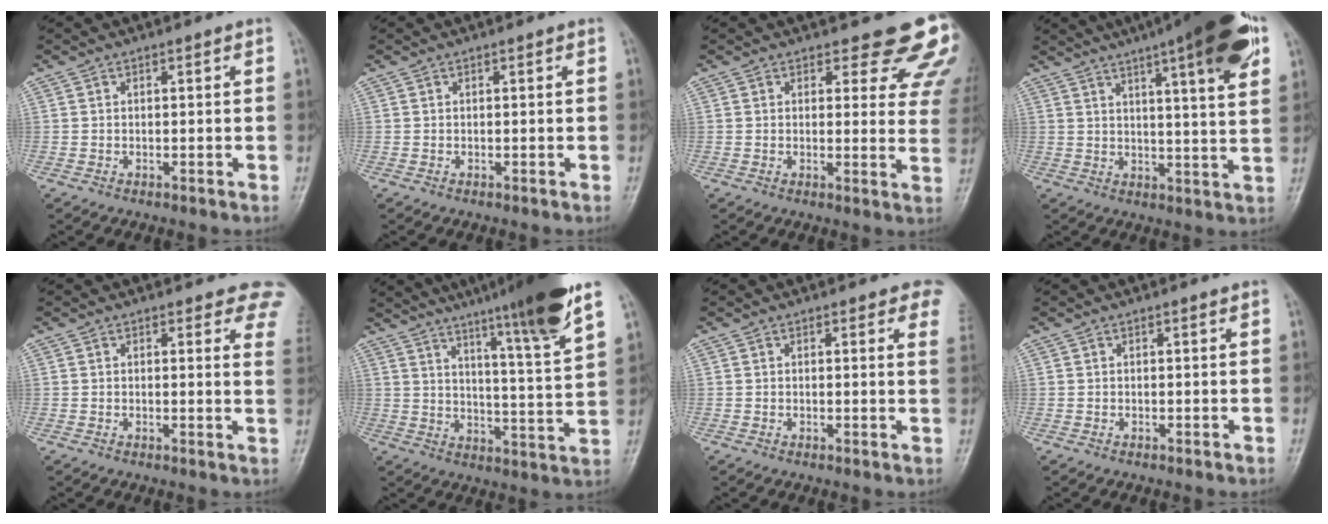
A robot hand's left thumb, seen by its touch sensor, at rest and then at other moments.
{"total": 0.0}
{"total": 12.0, "force": [10.4, 4.4, 4.0], "torque": [0.008, -0.072, 0.092]}
{"total": 18.1, "force": [9.9, 3.0, 14.9], "torque": [-0.195, -0.017, 0.135]}
{"total": 7.2, "force": [5.9, 2.9, 3.0], "torque": [0.006, -0.023, 0.036]}
{"total": 17.4, "force": [12.1, 0.1, 12.6], "torque": [-0.177, -0.055, 0.175]}
{"total": 4.7, "force": [3.5, 1.8, 2.6], "torque": [-0.005, -0.011, 0.019]}
{"total": 0.0}